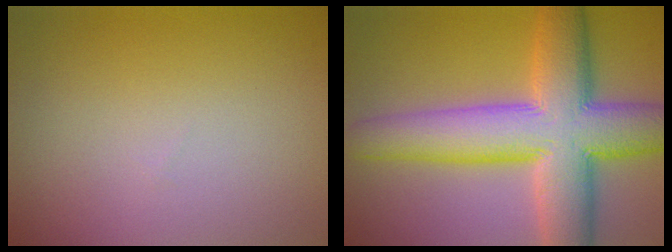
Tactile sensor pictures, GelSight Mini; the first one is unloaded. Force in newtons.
{"total": 11.5, "press": 11.5, "slide": 0.3}